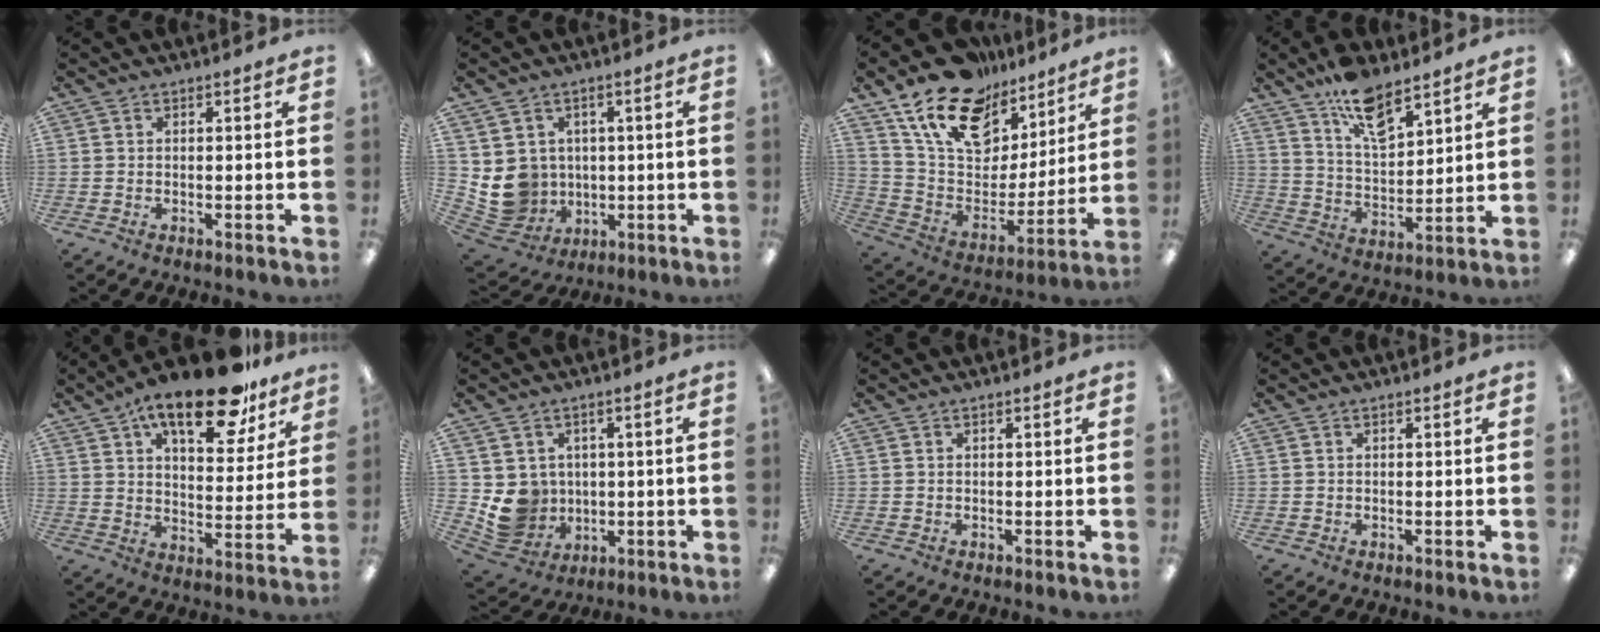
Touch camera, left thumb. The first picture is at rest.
{"total": 8.6, "force": [0.8, 8.3, 2.0], "torque": [-0.066, -0.007, 0.029]}
{"total": 19.6, "force": [13.3, 11.4, 8.8], "torque": [-0.166, -0.079, 0.243]}
{"total": 11.3, "force": [8.4, 4.4, 6.1], "torque": [-0.100, -0.046, 0.151]}
{"total": 21.6, "force": [14.4, 8.2, 13.9], "torque": [-0.218, -0.074, 0.236]}
{"total": 7.9, "force": [0.7, 7.7, 1.7], "torque": [-0.056, -0.007, 0.025]}
{"total": 0.0}
{"total": 0.0}